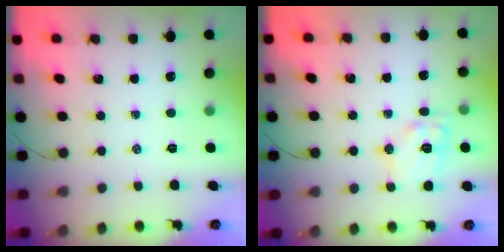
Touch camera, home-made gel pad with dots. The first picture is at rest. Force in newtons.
{"total": 10.6, "press": 10.6, "slide": 0.9}